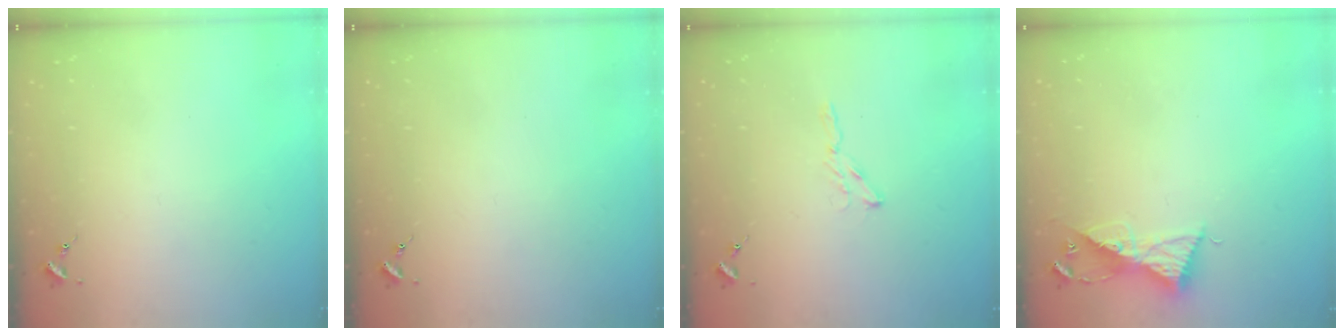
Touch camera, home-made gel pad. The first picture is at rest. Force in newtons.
{"total": 0.0}
{"total": 3.9, "press": 3.8, "slide": 0.5}
{"total": 8.8, "press": 8.7, "slide": 0.5}